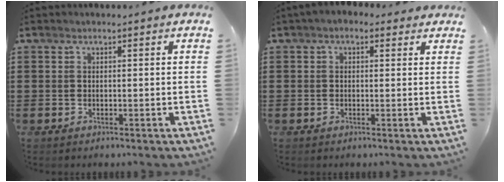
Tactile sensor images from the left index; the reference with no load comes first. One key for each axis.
{"total": 1.7, "fx": 0.6, "fy": 1.5, "fz": 0.8, "tx": -0.021, "ty": 0.009, "tz": 0.009}